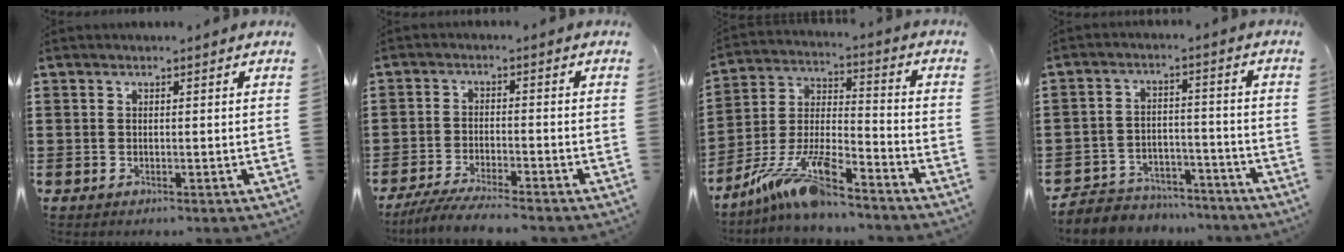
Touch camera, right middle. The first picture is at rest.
{"total": 4.5, "force": [-4.2, 0.0, 1.7], "torque": [-0.043, -0.013, -0.084]}
{"total": 12.1, "force": [-9.7, 1.9, 7.0], "torque": [-0.148, 0.013, -0.192]}
{"total": 4.9, "force": [-4.6, 1.4, 0.0], "torque": [-0.011, 0.009, -0.100]}